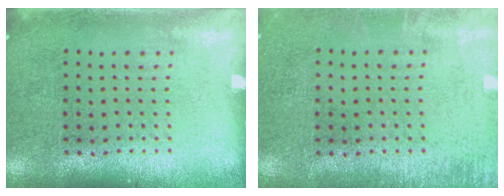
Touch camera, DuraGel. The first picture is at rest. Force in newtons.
{"total": 1.2, "press": 1.1, "slide": 0.2}